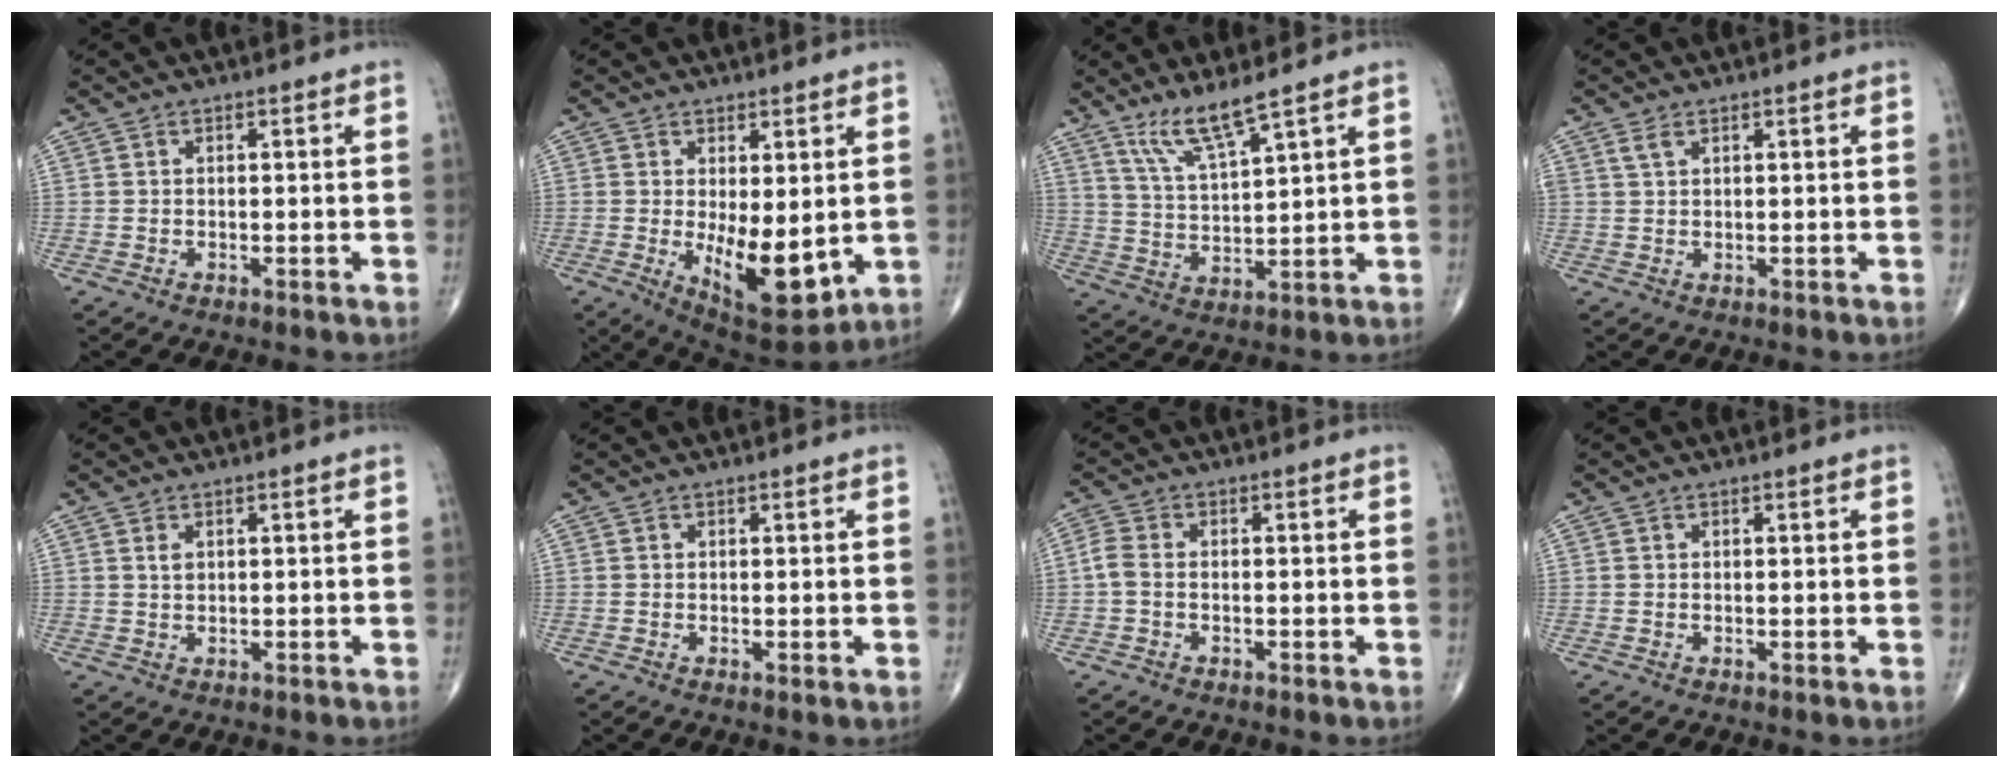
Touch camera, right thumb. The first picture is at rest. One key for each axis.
{"total": 11.6, "fx": -1.1, "fy": 5.0, "fz": 10.4, "tx": -0.140, "ty": -0.028, "tz": 0.003}
{"total": 7.5, "fx": 5.7, "fy": 0.4, "fz": 4.9, "tx": -0.100, "ty": -0.045, "tz": 0.122}
{"total": 1.6, "fx": 1.0, "fy": 0.7, "fz": 1.0, "tx": -0.021, "ty": 0.003, "tz": 0.024}
{"total": 1.4, "fx": 0.6, "fy": 0.9, "fz": 1.0, "tx": -0.017, "ty": 0.000, "tz": 0.014}
{"total": 0.5, "fx": 0.1, "fy": 0.1, "fz": 0.5, "tx": -0.011, "ty": -0.003, "tz": 0.000}
{"total": 2.7, "fx": -0.5, "fy": 1.7, "fz": 2.1, "tx": -0.051, "ty": 0.005, "tz": -0.018}
{"total": 0.0}